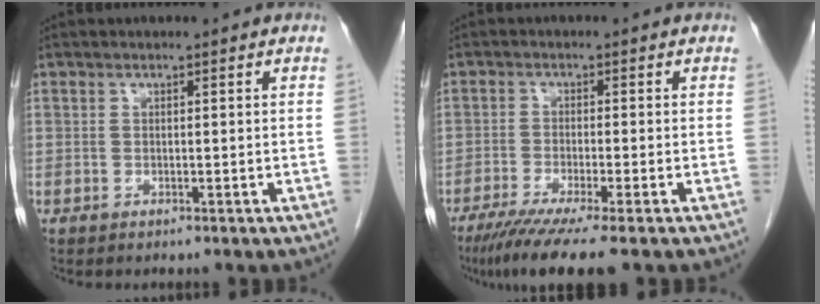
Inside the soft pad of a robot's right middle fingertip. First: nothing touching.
{"total": 8.3, "force": [-6.2, -0.6, 5.6], "torque": [-0.085, -0.024, -0.100]}